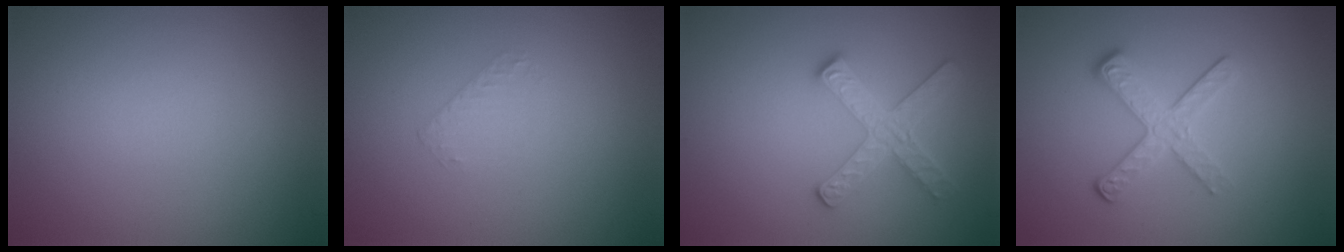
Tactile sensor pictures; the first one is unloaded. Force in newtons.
{"total": 0.6, "press": 0.4, "slide": 0.5}
{"total": 2.9, "press": 2.9, "slide": 0.4}
{"total": 3.5, "press": 2.5, "slide": 2.4}